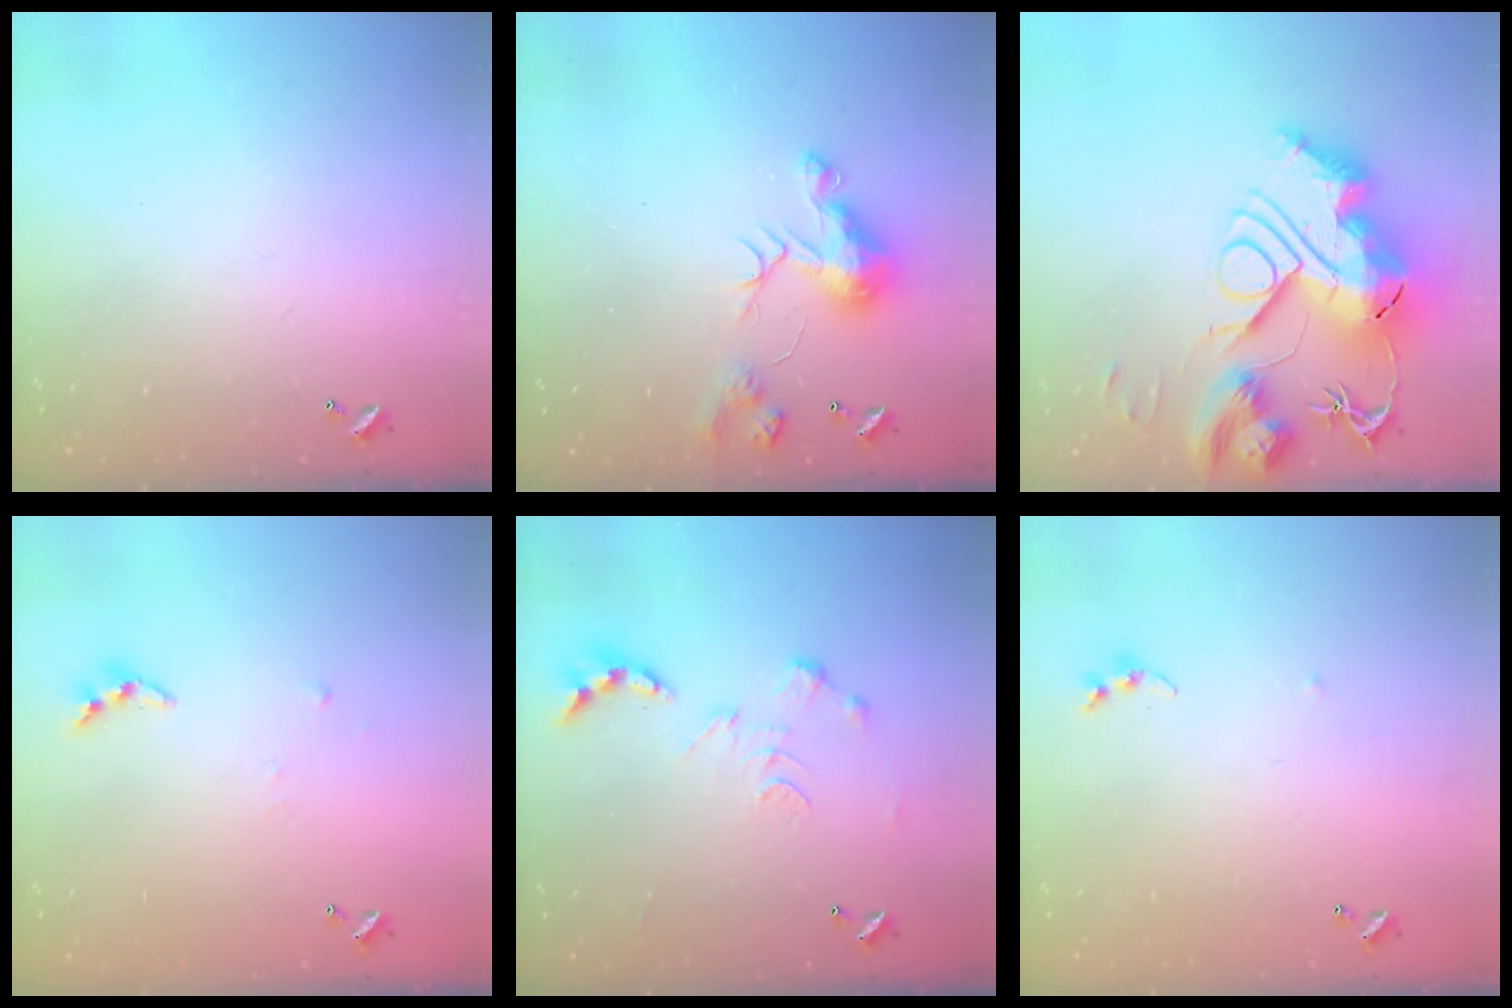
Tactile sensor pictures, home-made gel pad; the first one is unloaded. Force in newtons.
{"total": 11.0, "press": 11.0, "slide": 0.7}
{"total": 0.7, "press": 0.7, "slide": 0.0}
{"total": 4.6, "press": 4.5, "slide": 0.5}
{"total": 0.0}
{"total": 5.0, "press": 5.0, "slide": 0.6}